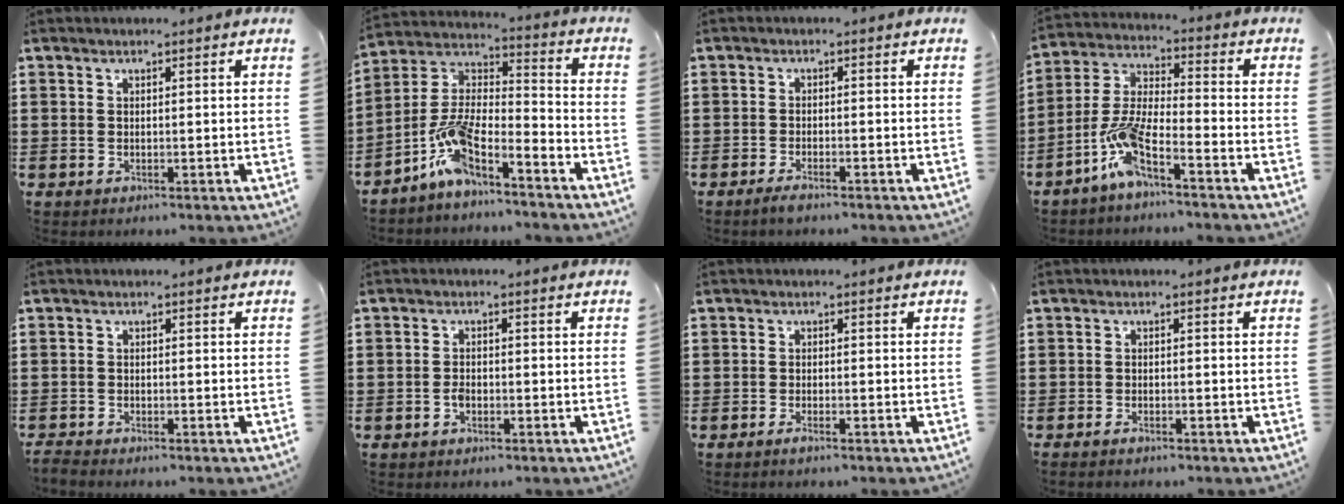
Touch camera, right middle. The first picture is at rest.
{"total": 8.7, "force": [-6.6, 1.8, 5.3], "torque": [-0.118, -0.009, -0.135]}
{"total": 1.7, "force": [-1.3, 0.1, 1.1], "torque": [-0.027, -0.005, -0.026]}
{"total": 7.7, "force": [-5.6, 0.8, 5.3], "torque": [-0.129, -0.020, -0.112]}
{"total": 1.4, "force": [-1.4, 0.0, 0.0], "torque": [-0.005, -0.001, -0.030]}
{"total": 1.3, "force": [-0.7, 0.5, 1.0], "torque": [-0.022, -0.005, -0.012]}
{"total": 1.3, "force": [-0.9, 0.0, 0.9], "torque": [-0.017, -0.006, -0.015]}
{"total": 1.1, "force": [-1.0, 0.2, 0.5], "torque": [-0.013, -0.005, -0.017]}